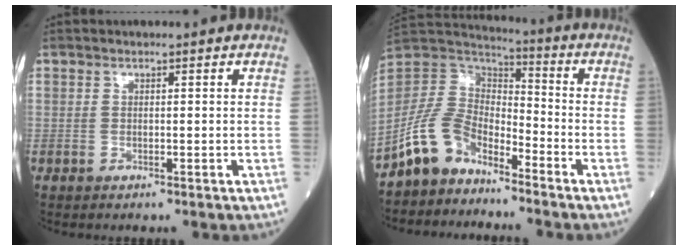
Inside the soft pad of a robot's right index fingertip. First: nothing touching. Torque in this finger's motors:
{"motor_torque": [1.16, -0.98, 0.18, 0.14]}